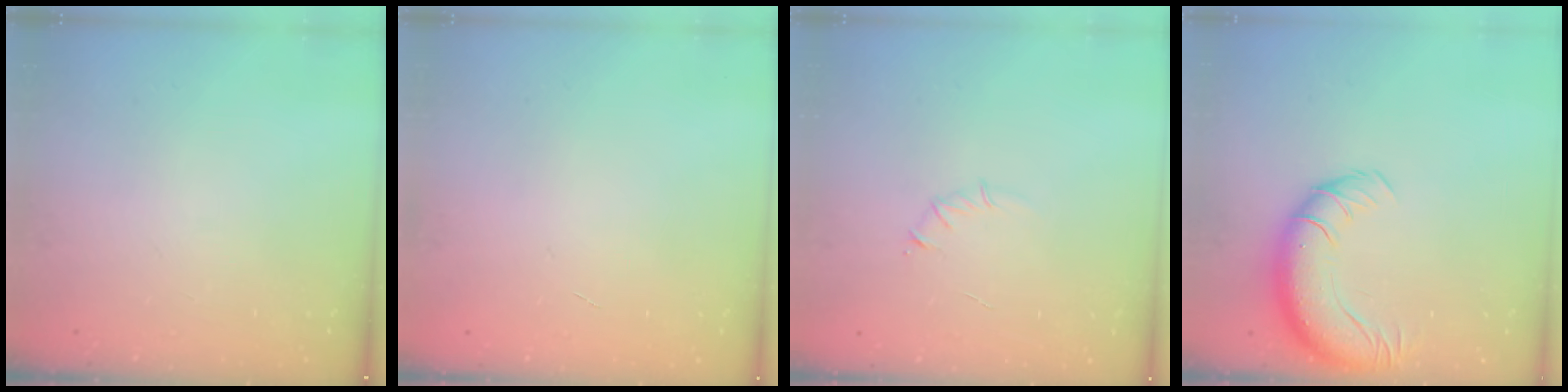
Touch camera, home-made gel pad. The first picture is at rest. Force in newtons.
{"total": 0.0}
{"total": 2.7, "press": 2.6, "slide": 0.8}
{"total": 13.9, "press": 13.5, "slide": 3.2}